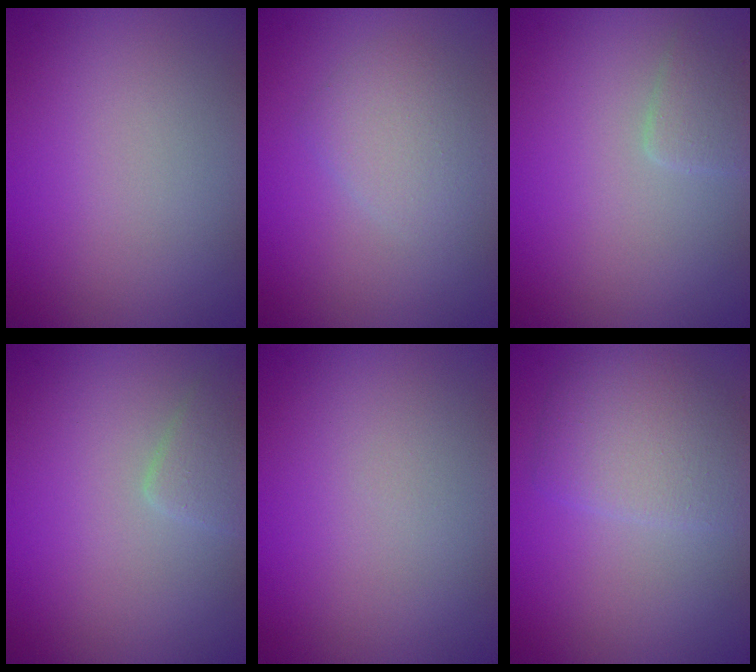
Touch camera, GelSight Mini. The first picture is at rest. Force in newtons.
{"total": 2.3, "press": 2.3, "slide": 0.0}
{"total": 1.7, "press": 1.7, "slide": 0.1}
{"total": 1.8, "press": 1.8, "slide": 0.1}
{"total": 0.0}
{"total": 3.9, "press": 3.9, "slide": 0.1}